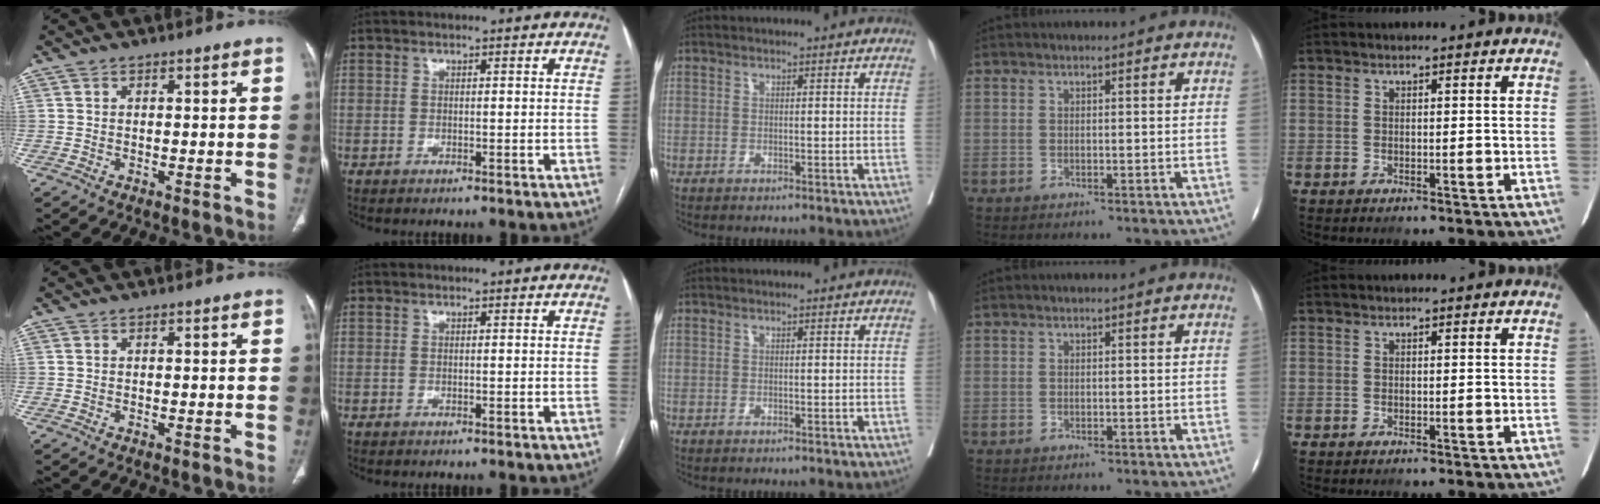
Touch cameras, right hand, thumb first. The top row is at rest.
{}